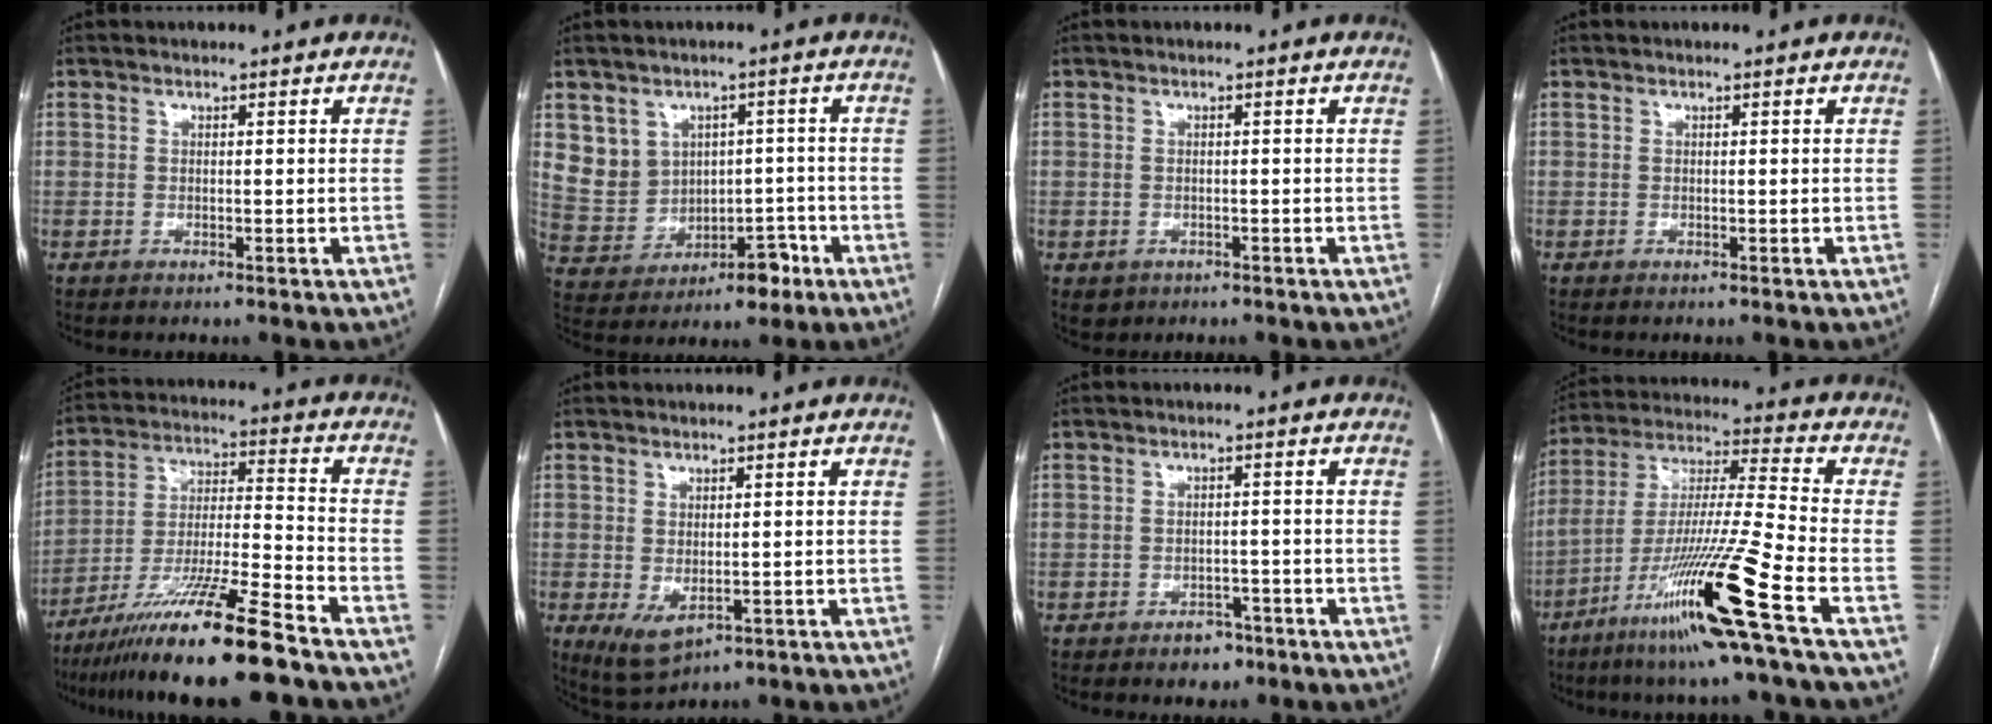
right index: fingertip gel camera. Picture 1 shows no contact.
{"total": 8.3, "force": [0.5, 7.9, 2.2], "torque": [-0.033, 0.044, 0.034]}
{"total": 2.1, "force": [-0.9, 1.8, 0.3], "torque": [-0.002, 0.003, -0.008]}
{"total": 0.0}
{"total": 16.8, "force": [-12.5, -0.6, 11.3], "torque": [-0.218, -0.027, -0.223]}
{"total": 4.3, "force": [-1.1, 2.3, 3.5], "torque": [-0.062, -0.014, -0.001]}
{"total": 3.3, "force": [-2.3, 2.0, 1.3], "torque": [-0.013, 0.006, -0.026]}
{"total": 19.0, "force": [-10.2, -2.1, 15.8], "torque": [-0.331, -0.040, -0.191]}